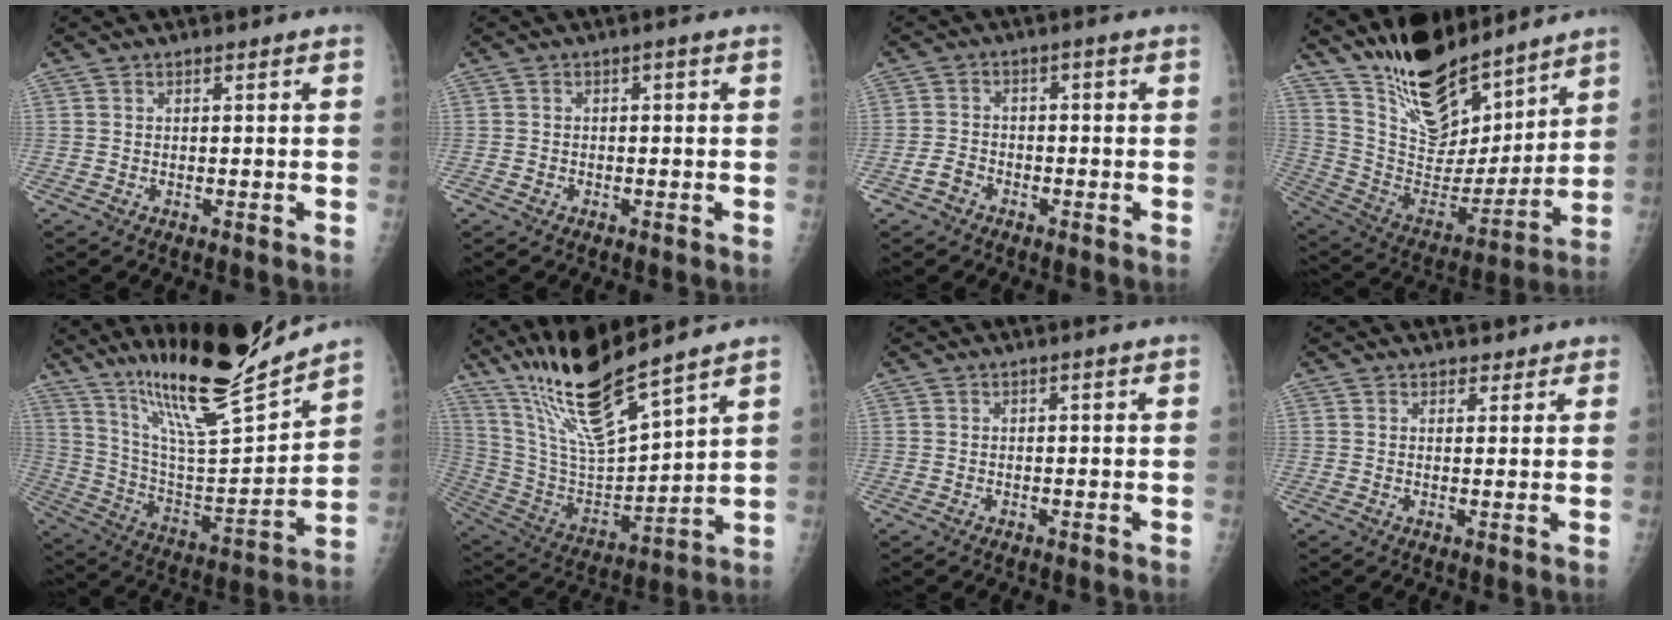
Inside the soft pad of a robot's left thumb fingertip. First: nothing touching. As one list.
[{"total": 1.1, "force": [-0.6, 0.9, 0.2], "torque": [0.005, 0.005, -0.013]}, {"total": 3.4, "force": [-2.1, 2.5, 1.1], "torque": [-0.011, 0.017, -0.041]}, {"total": 21.3, "force": [16.9, 8.5, 9.7], "torque": [-0.124, -0.103, 0.300]}, {"total": 21.5, "force": [17.7, 2.1, 12.0], "torque": [-0.173, -0.098, 0.313]}, {"total": 17.0, "force": [13.8, 1.8, 9.9], "torque": [-0.173, -0.076, 0.279]}, {"total": 0.0}, {"total": 2.2, "force": [1.6, 1.4, 0.0], "torque": [0.021, -0.007, 0.015]}]